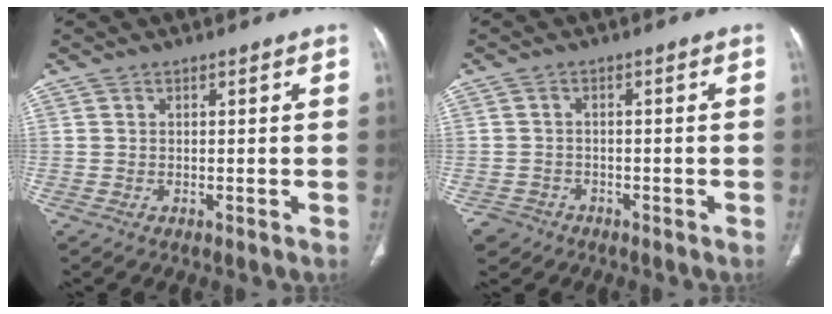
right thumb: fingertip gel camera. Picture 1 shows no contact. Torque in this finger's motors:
{"motor_torque": [-0.02, -0.17, -0.24, 0.09, 0.02]}